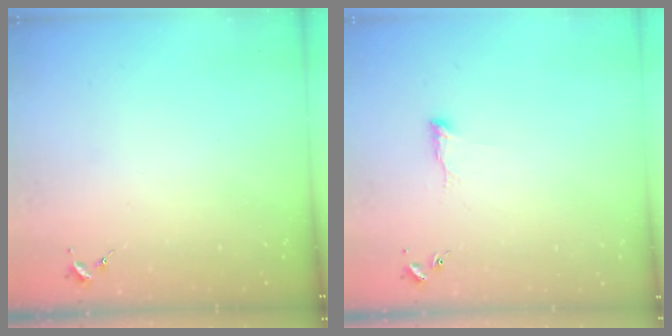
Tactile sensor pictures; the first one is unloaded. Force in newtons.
{"total": 7.4, "press": 7.4, "slide": 0.5}